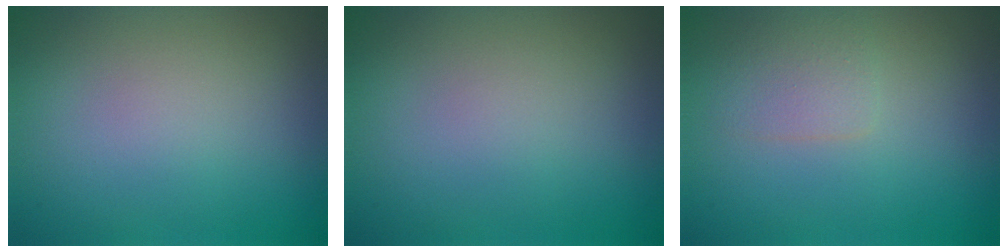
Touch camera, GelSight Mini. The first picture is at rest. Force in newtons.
{"total": 0.0}
{"total": 1.9, "press": 1.9, "slide": 0.0}